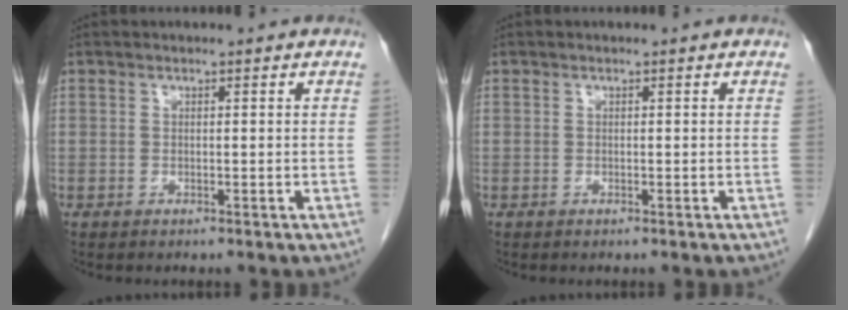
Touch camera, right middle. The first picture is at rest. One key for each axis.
{"total": 0.0}